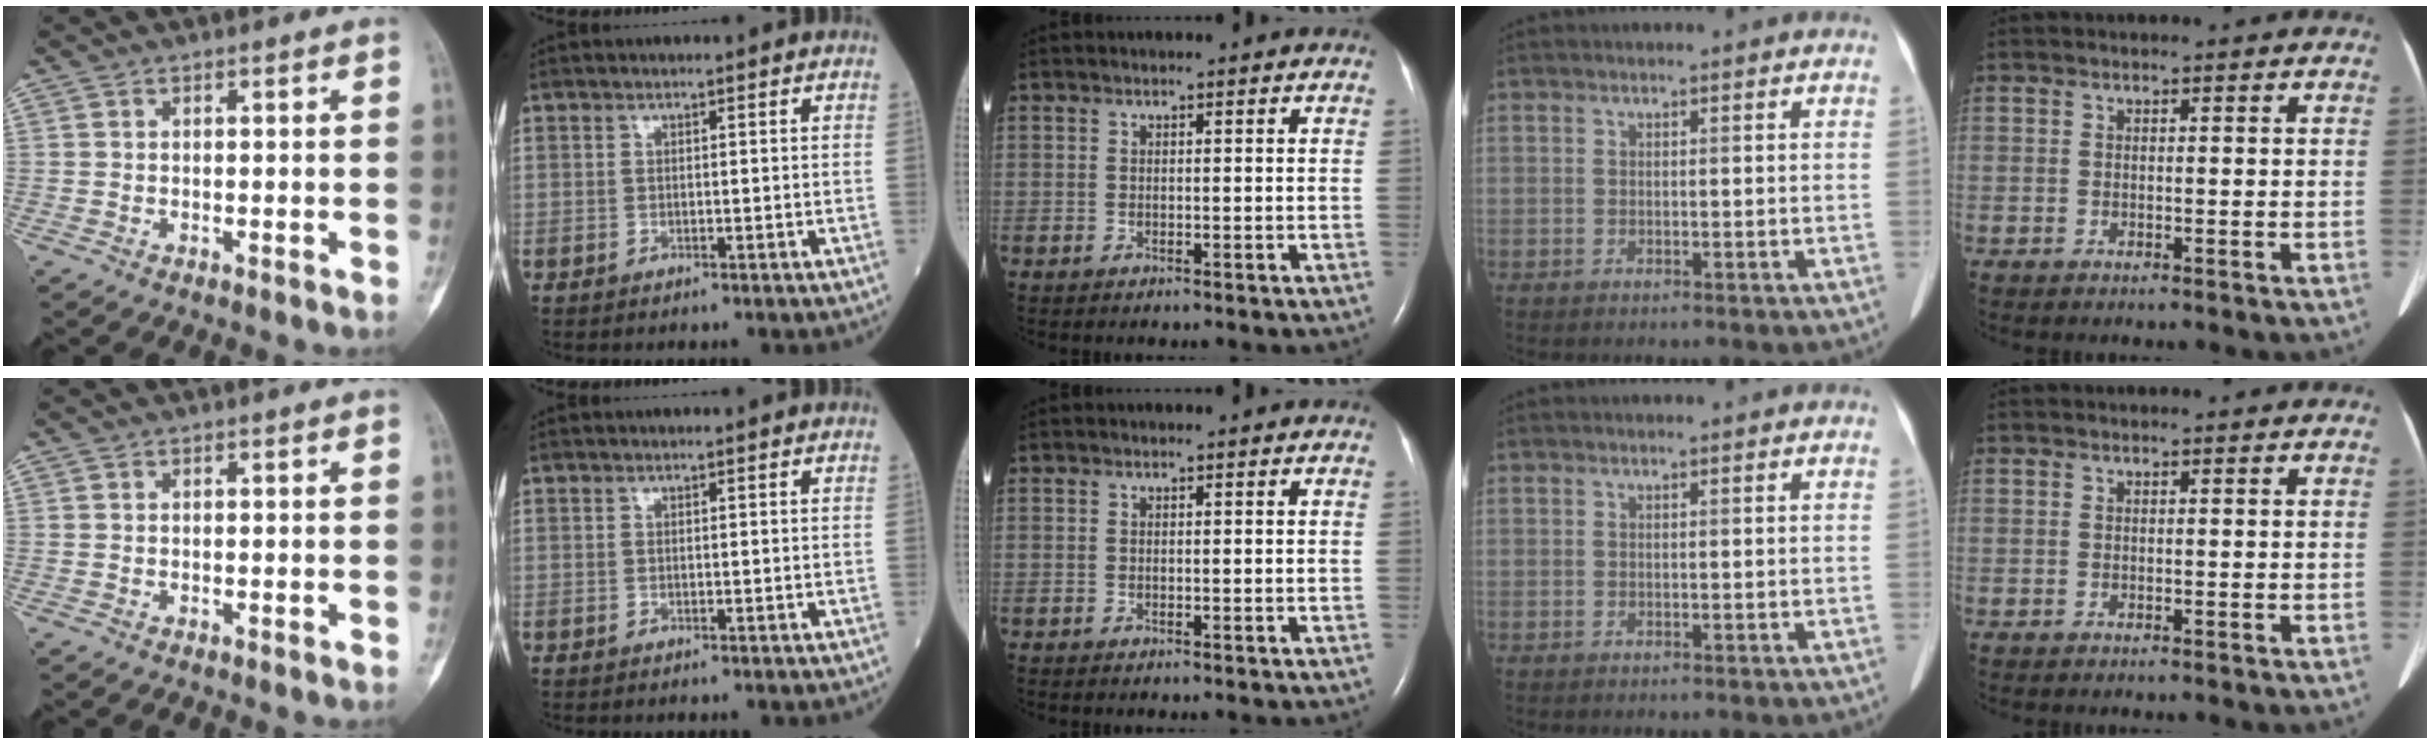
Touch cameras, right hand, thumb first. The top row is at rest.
{}